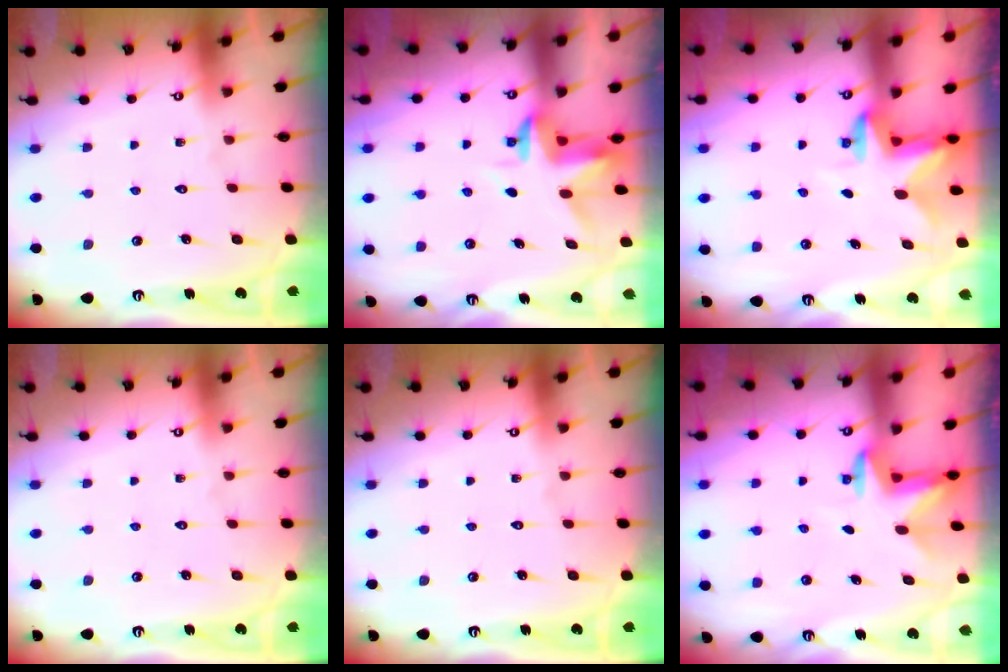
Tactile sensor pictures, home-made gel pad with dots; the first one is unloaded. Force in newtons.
{"total": 3.2, "press": 3.2, "slide": 0.4}
{"total": 2.7, "press": 2.7, "slide": 0.5}
{"total": 0.0}
{"total": 0.0}
{"total": 3.0, "press": 2.9, "slide": 0.7}